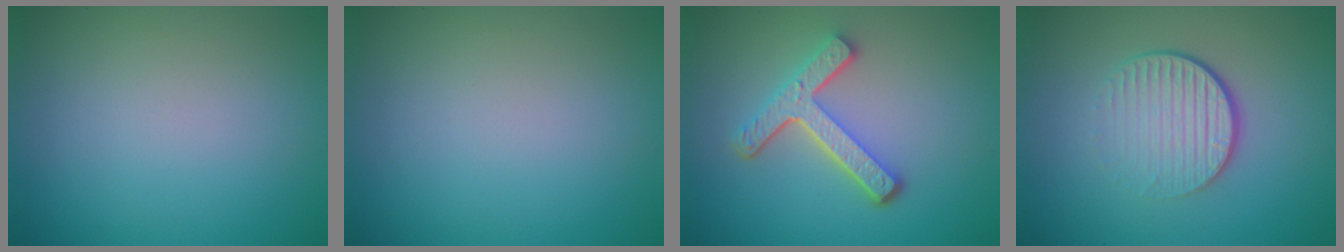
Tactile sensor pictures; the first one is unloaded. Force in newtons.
{"total": 0.0}
{"total": 4.7, "press": 3.6, "slide": 3.1}
{"total": 4.4, "press": 2.7, "slide": 3.5}